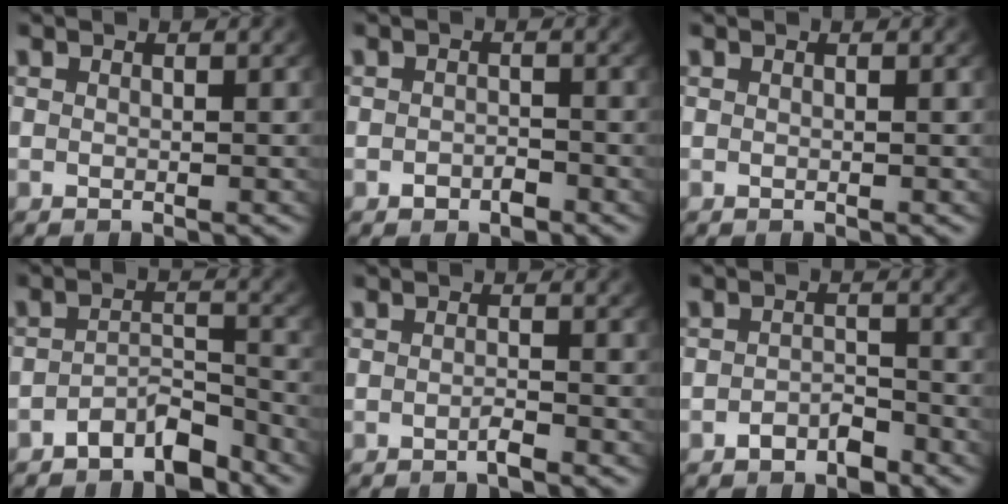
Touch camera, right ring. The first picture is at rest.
{"total": 1.2, "force": [-1.0, 0.5, 0.4], "torque": [-0.007, -0.007, -0.012]}
{"total": 0.0}
{"total": 4.7, "force": [-3.9, 1.9, 1.9], "torque": [-0.018, -0.006, -0.065]}
{"total": 1.0, "force": [-0.9, 0.0, 0.4], "torque": [-0.010, -0.003, -0.017]}
{"total": 2.5, "force": [-2.0, 1.1, 1.0], "torque": [-0.011, -0.006, -0.031]}